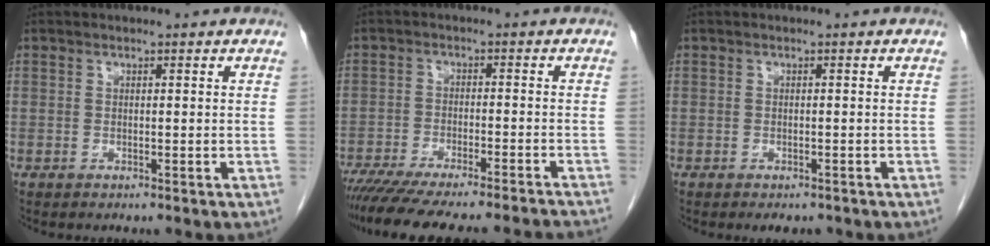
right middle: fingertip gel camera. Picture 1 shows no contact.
{"total": 21.7, "force": [-19.5, 1.5, 9.4], "torque": [-0.135, -0.042, -0.268]}
{"total": 2.6, "force": [-2.1, 1.2, 0.9], "torque": [-0.011, -0.003, -0.024]}